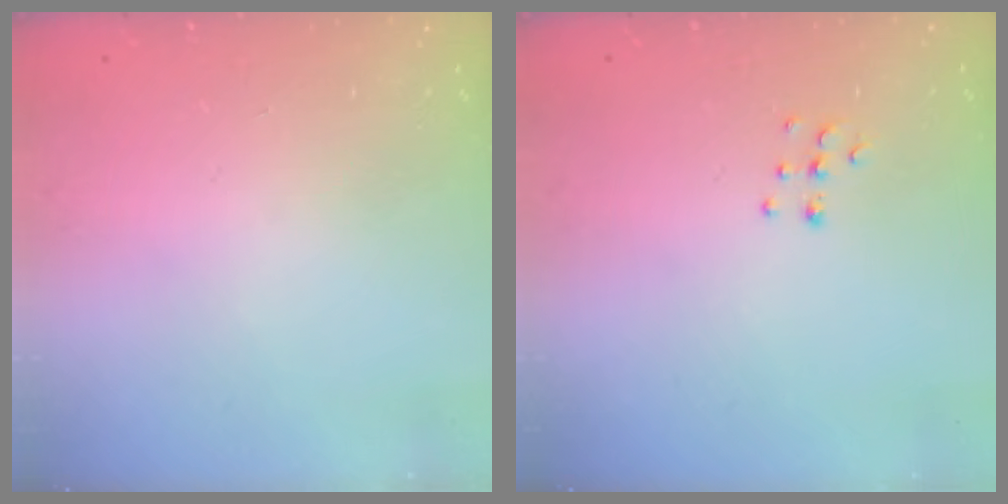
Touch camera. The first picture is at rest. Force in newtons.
{"total": 5.8, "press": 5.8, "slide": 0.4}